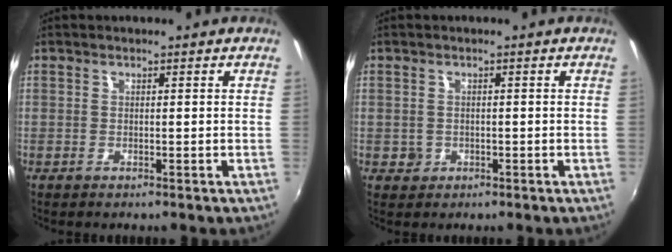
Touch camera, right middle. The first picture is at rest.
{"total": 1.6, "force": [-0.4, 1.6, 0.3], "torque": [-0.005, -0.002, -0.004]}